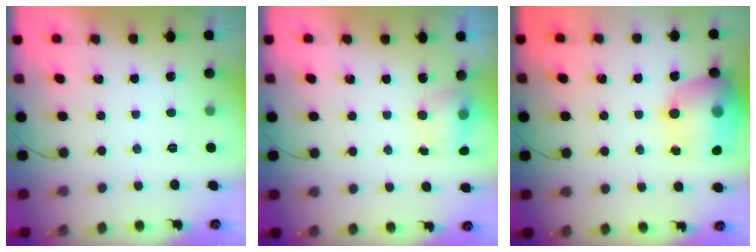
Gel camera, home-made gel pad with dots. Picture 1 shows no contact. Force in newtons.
{"total": 4.6, "press": 4.5, "slide": 0.7}
{"total": 18.1, "press": 17.9, "slide": 2.5}